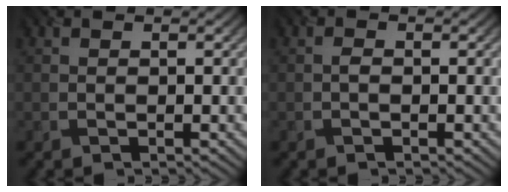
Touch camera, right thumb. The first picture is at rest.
{"total": 0.7, "force": [-0.5, 0.5, 0.3], "torque": [-0.008, -0.002, -0.007]}